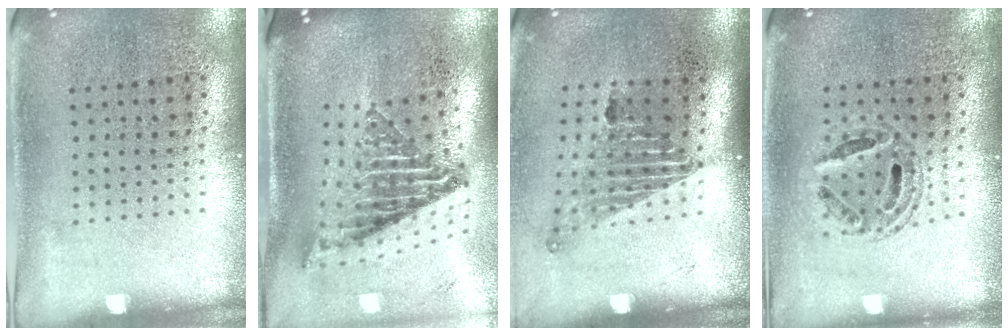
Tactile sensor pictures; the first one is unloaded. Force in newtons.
{"total": 2.6, "press": 1.6, "slide": 2.0}
{"total": 1.6, "press": 1.2, "slide": 1.1}
{"total": 0.8, "press": 0.7, "slide": 0.2}